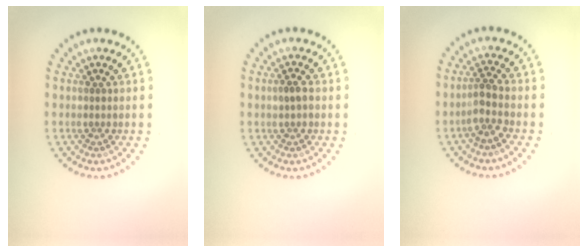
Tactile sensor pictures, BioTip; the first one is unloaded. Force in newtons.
{"total": 1.4, "press": 1.4, "slide": 0.1}
{"total": 2.1, "press": 1.7, "slide": 1.3}